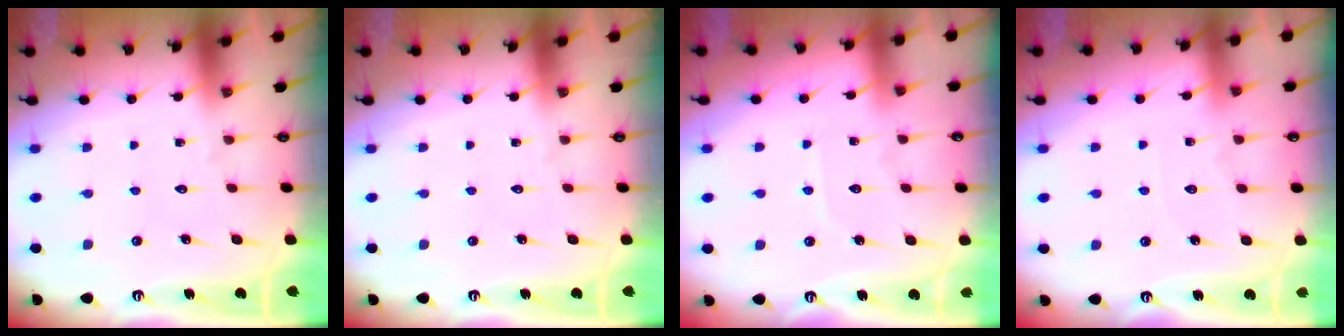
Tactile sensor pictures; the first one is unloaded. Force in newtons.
{"total": 0.0}
{"total": 4.0, "press": 4.0, "slide": 0.6}
{"total": 4.3, "press": 4.2, "slide": 0.5}